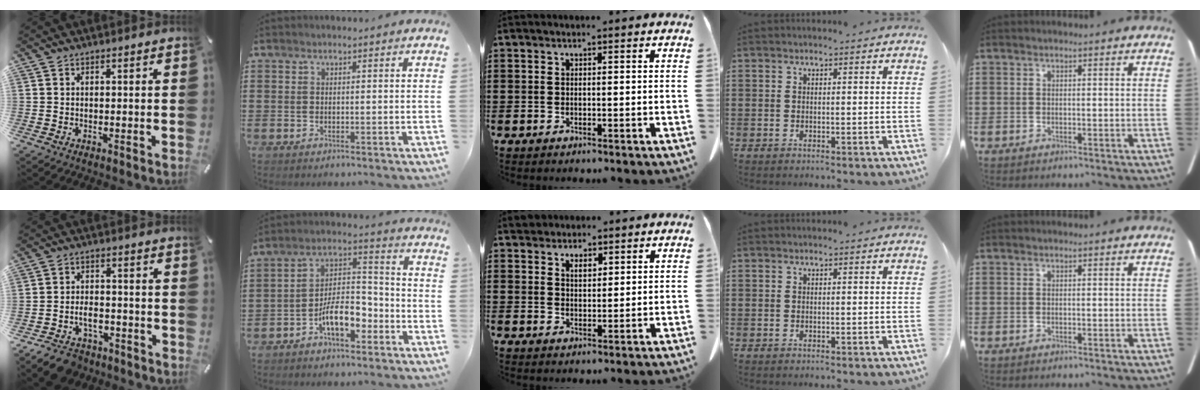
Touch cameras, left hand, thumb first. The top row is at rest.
{"thumb": {"total": 6.9, "force": [-4.2, 4.6, 3.1], "torque": [-0.057, 0.024, -0.075]}, "index": {"total": 8.6, "force": [-5.0, 3.9, 5.8], "torque": [-0.113, 0.018, -0.092]}, "middle": {"total": 2.9, "force": [2.3, 1.5, 0.9], "torque": [-0.017, 0.005, 0.043]}}